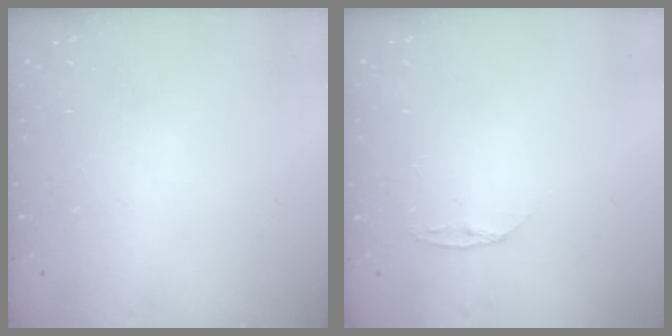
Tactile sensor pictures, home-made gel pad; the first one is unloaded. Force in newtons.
{"total": 4.1, "press": 4.1, "slide": 0.5}